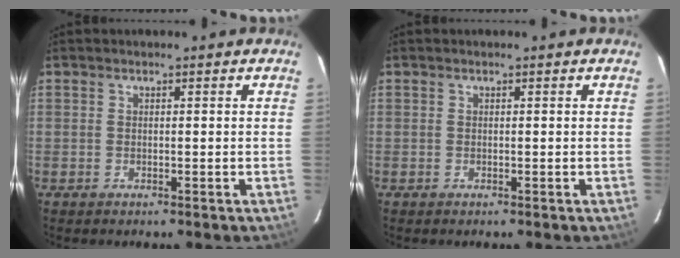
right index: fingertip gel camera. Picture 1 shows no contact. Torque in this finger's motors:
{"motor_torque": [0.00, 0.00, 0.00, 0.00]}